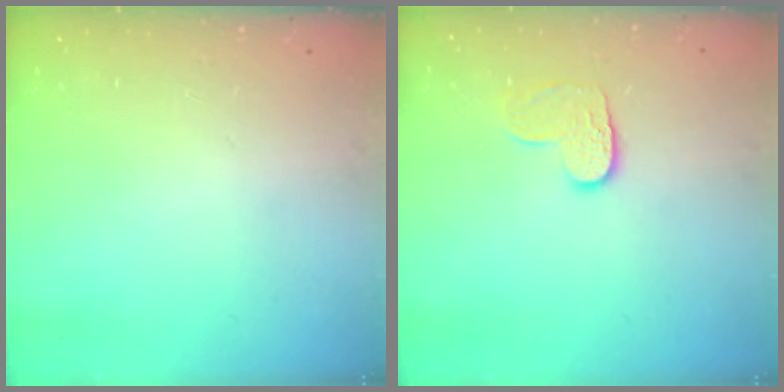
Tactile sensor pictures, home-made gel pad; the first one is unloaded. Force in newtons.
{"total": 6.6, "press": 6.6, "slide": 0.3}